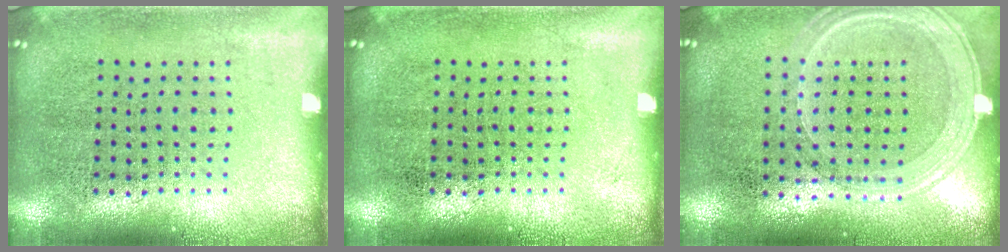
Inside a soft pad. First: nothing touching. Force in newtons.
{"total": 0.0}
{"total": 1.2, "press": 1.1, "slide": 0.3}